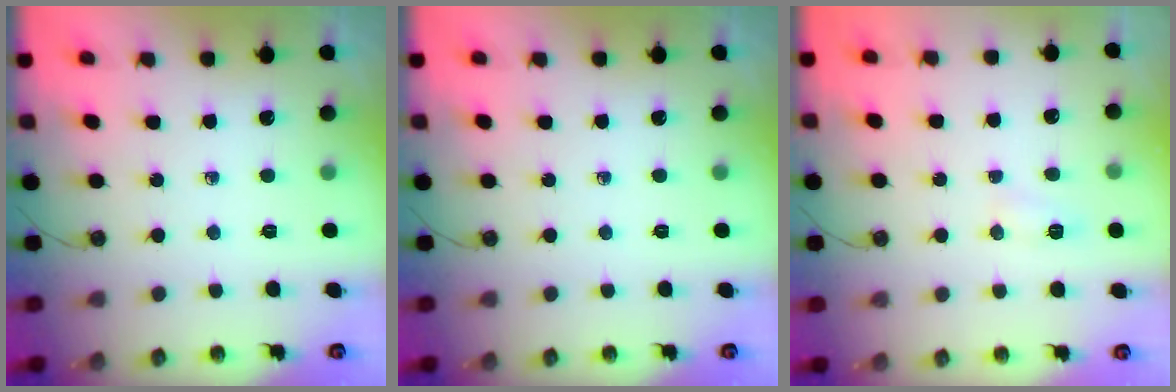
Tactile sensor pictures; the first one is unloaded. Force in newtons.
{"total": 0.0}
{"total": 5.7, "press": 5.7, "slide": 0.6}